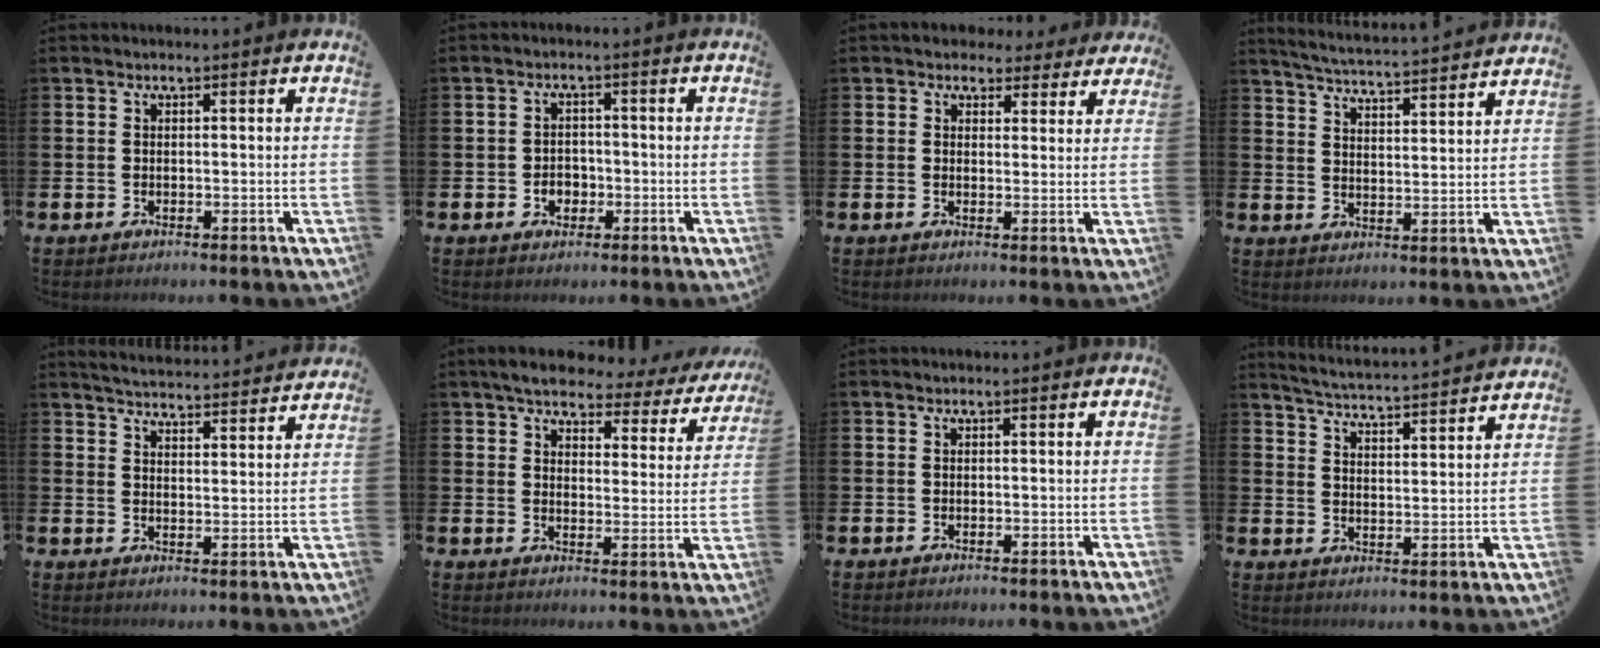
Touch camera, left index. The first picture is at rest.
{"total": 2.4, "force": [-0.9, 2.0, 1.0], "torque": [-0.013, 0.000, -0.024]}
{"total": 3.4, "force": [2.8, 1.9, 0.2], "torque": [-0.005, -0.015, 0.046]}
{"total": 4.8, "force": [4.8, -0.3, 0.5], "torque": [-0.032, -0.042, 0.081]}
{"total": 4.7, "force": [4.7, 0.2, 0.3], "torque": [-0.017, -0.042, 0.080]}
{"total": 4.4, "force": [3.9, 1.5, 1.4], "torque": [-0.044, -0.027, 0.059]}
{"total": 0.0}
{"total": 4.6, "force": [4.6, -0.3, 0.7], "torque": [-0.034, -0.042, 0.075]}